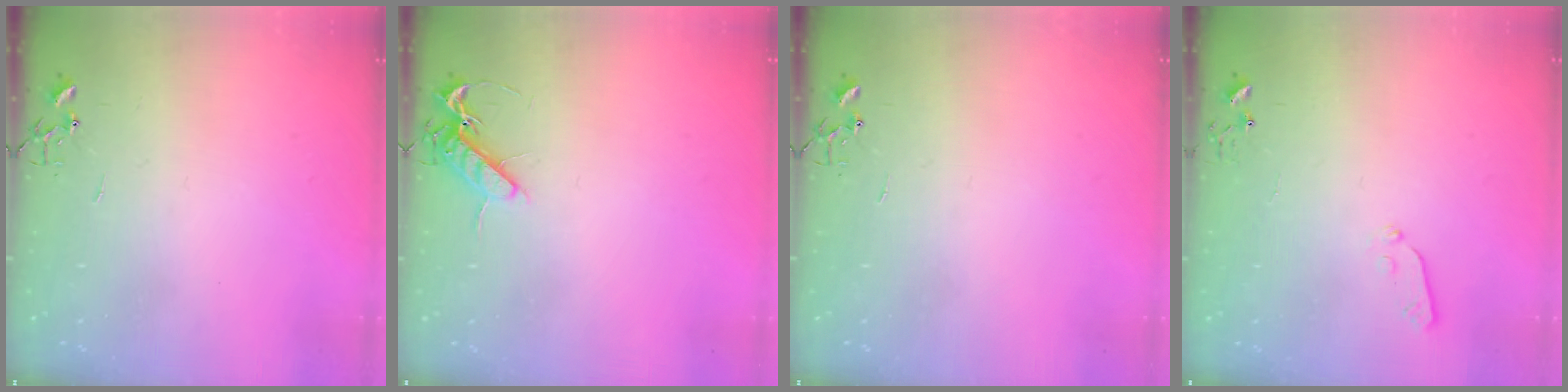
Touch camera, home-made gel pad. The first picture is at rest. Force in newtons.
{"total": 9.3, "press": 9.2, "slide": 1.3}
{"total": 0.0}
{"total": 4.8, "press": 4.7, "slide": 0.7}